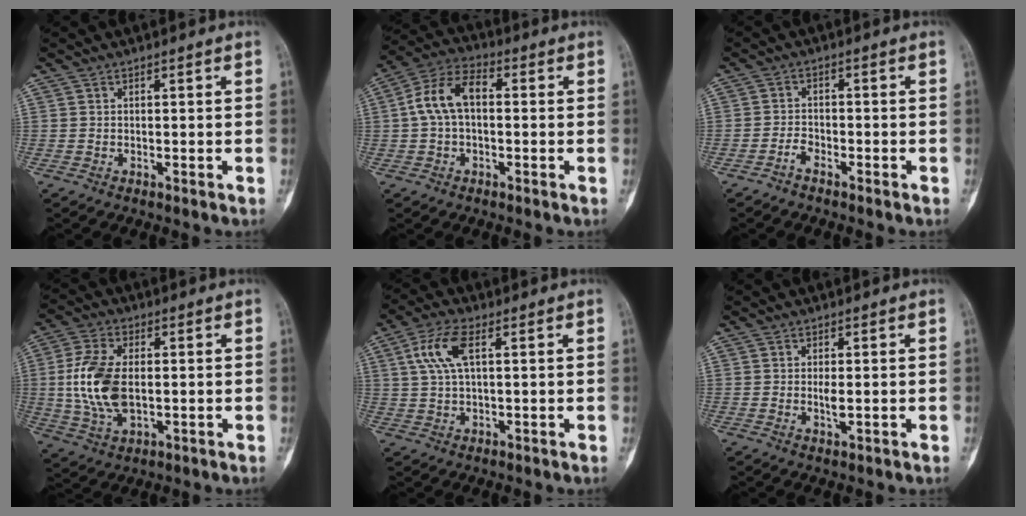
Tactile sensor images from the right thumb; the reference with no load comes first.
{"total": 9.0, "force": [0.3, 5.2, 7.4], "torque": [-0.146, 0.029, -0.002]}
{"total": 2.3, "force": [-1.8, 0.8, 1.1], "torque": [-0.023, 0.014, -0.037]}
{"total": 12.3, "force": [-0.1, 6.7, 10.3], "torque": [-0.218, 0.000, 0.000]}
{"total": 7.1, "force": [2.1, 2.7, 6.2], "torque": [-0.142, 0.014, 0.042]}
{"total": 1.9, "force": [-0.1, 0.5, 1.9], "torque": [-0.041, -0.006, -0.001]}